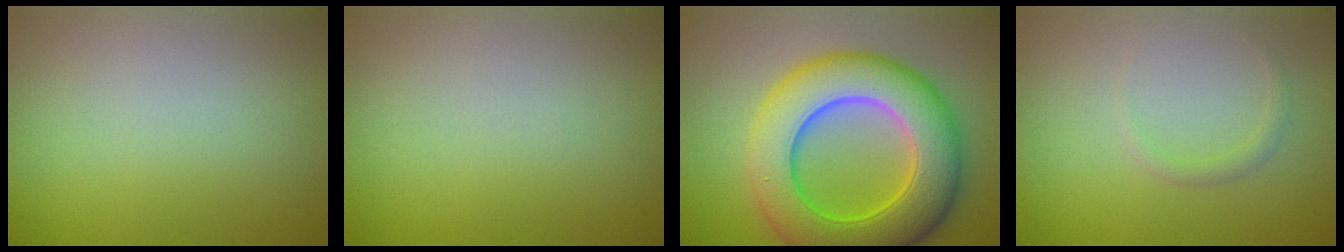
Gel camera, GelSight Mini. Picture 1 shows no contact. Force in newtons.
{"total": 0.0}
{"total": 11.3, "press": 11.3, "slide": 0.2}
{"total": 0.9, "press": 0.9, "slide": 0.1}